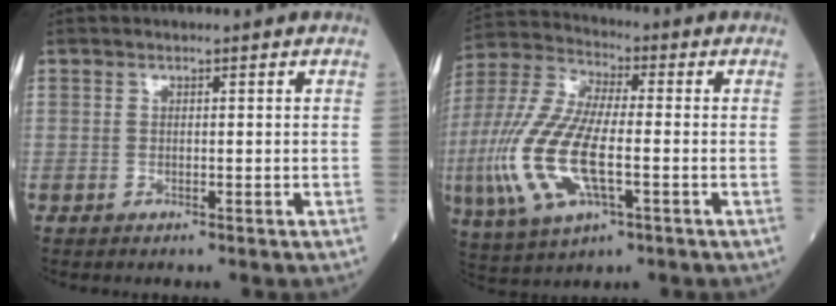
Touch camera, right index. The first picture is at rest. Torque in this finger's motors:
{"motor_torque": [1.86, -0.27, 1.05, 0.21]}